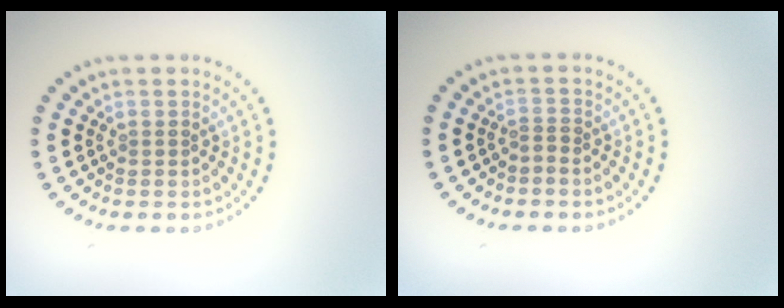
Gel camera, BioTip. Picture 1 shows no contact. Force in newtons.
{"total": 0.8, "press": 0.2, "slide": 0.7}